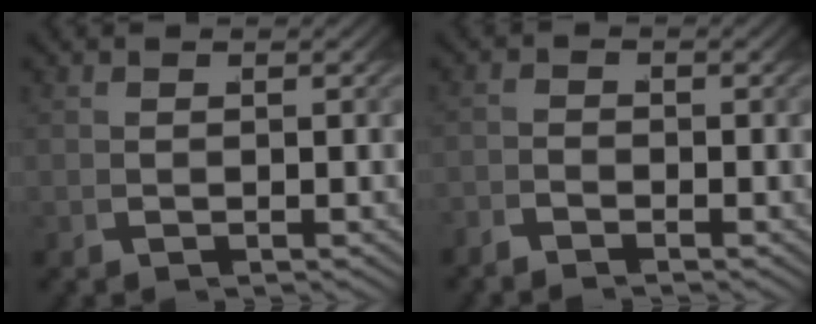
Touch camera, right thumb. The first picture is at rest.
{"total": 1.4, "force": [-1.4, -0.1, -0.2], "torque": [0.018, 0.001, -0.035]}